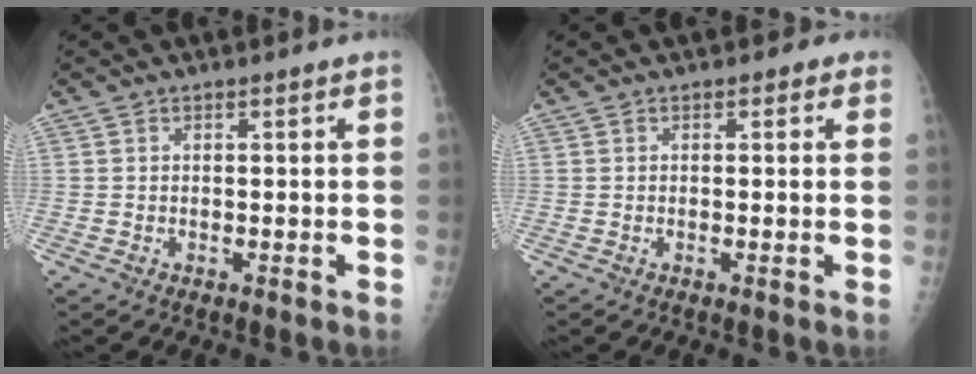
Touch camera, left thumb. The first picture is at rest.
{"total": 1.3, "force": [0.6, 0.9, 0.7], "torque": [0.005, 0.001, 0.000]}